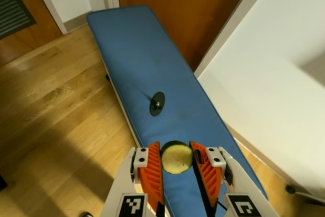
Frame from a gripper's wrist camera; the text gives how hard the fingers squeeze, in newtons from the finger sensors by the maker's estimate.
{"total": 8.1, "left": 7.9, "right": 8.2}